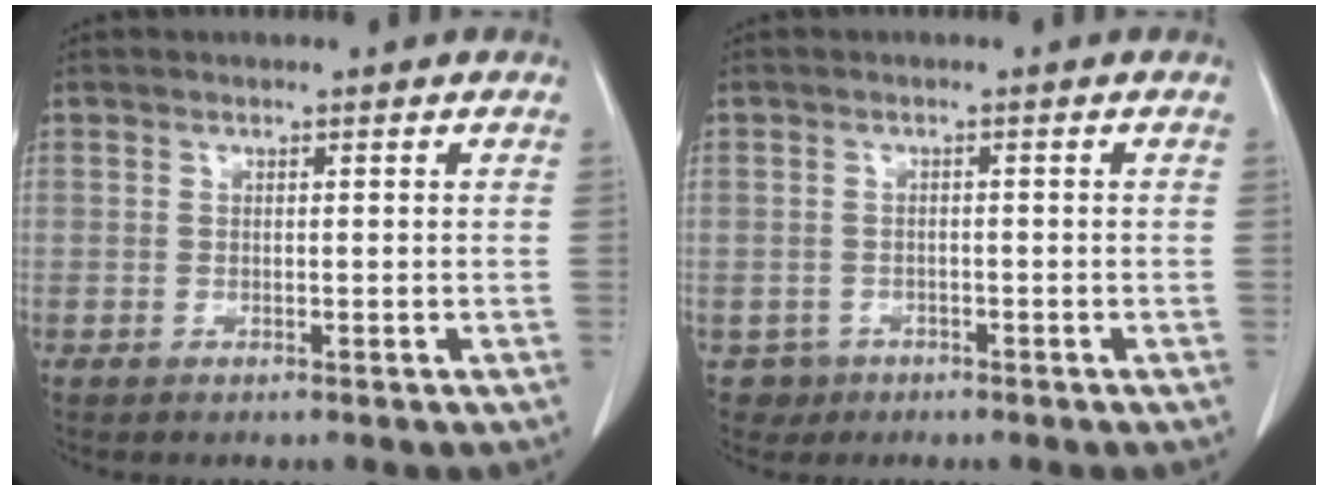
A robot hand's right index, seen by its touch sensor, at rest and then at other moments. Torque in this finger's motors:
{"motor_torque": [-1.13, 0.54, -0.50, -0.17]}